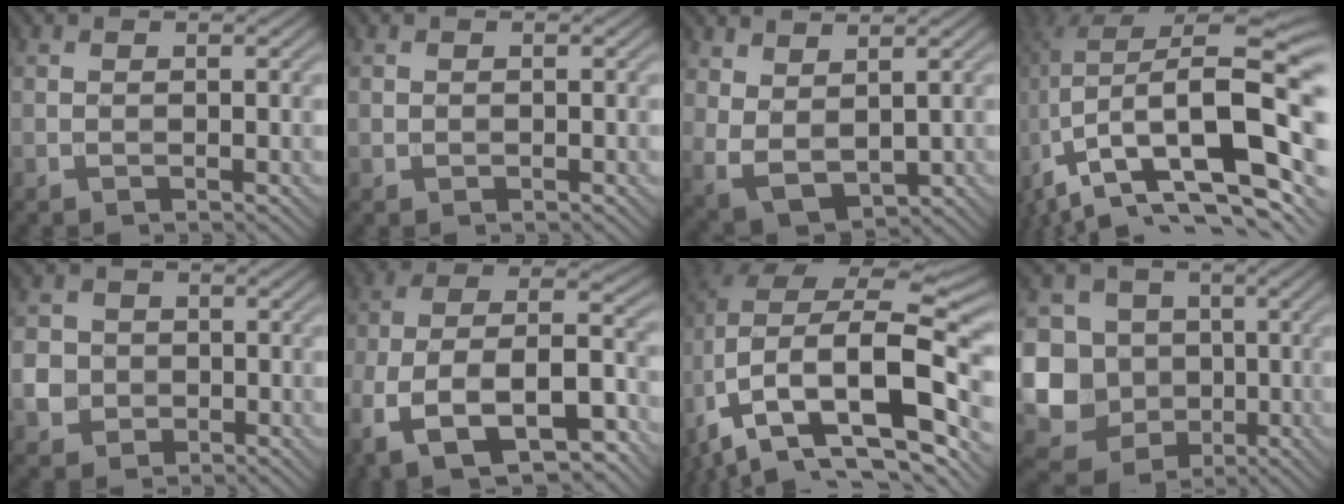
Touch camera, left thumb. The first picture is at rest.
{"total": 0.5, "force": [0.0, 0.5, 0.1], "torque": [0.000, -0.004, -0.001]}
{"total": 5.1, "force": [2.4, 2.7, 3.5], "torque": [-0.089, -0.013, 0.058]}
{"total": 18.2, "force": [-4.4, 7.7, 15.9], "torque": [-0.277, -0.003, -0.059]}
{"total": 4.8, "force": [-0.8, 4.5, 1.3], "torque": [-0.038, -0.002, -0.029]}
{"total": 16.3, "force": [-8.3, 8.2, 11.5], "torque": [-0.244, -0.025, -0.141]}
{"total": 17.1, "force": [-7.0, 8.3, 13.1], "torque": [-0.282, -0.018, -0.119]}
{"total": 11.6, "force": [-2.0, 10.6, 4.3], "torque": [-0.139, -0.023, -0.063]}